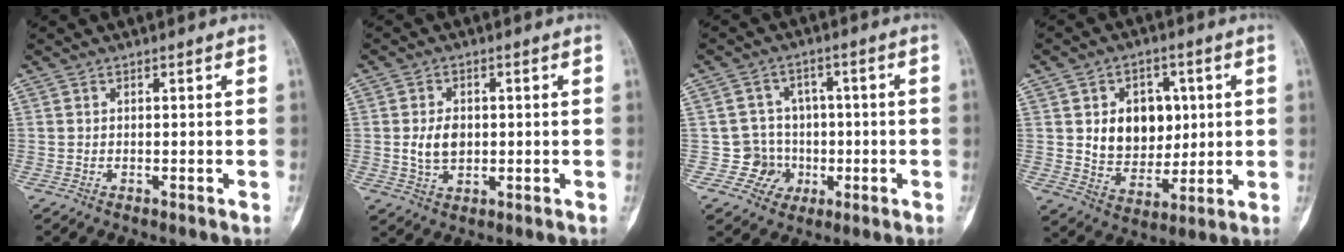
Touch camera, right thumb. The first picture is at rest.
{"total": 5.5, "force": [0.1, 3.8, 4.0], "torque": [-0.065, -0.002, 0.005]}
{"total": 7.0, "force": [-1.1, 6.9, 0.3], "torque": [0.048, 0.024, -0.016]}
{"total": 12.3, "force": [2.3, 9.3, 7.8], "torque": [-0.066, -0.012, 0.049]}